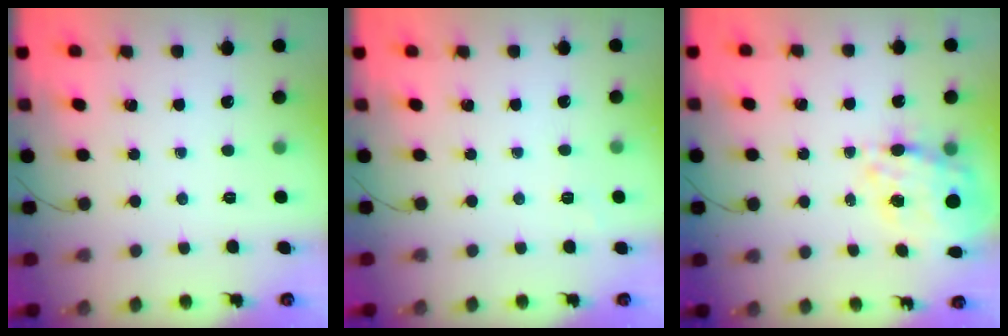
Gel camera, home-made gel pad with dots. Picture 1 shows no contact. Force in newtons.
{"total": 3.1, "press": 2.8, "slide": 1.3}
{"total": 15.2, "press": 14.7, "slide": 3.9}